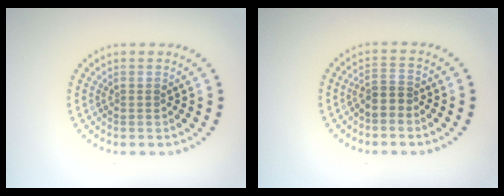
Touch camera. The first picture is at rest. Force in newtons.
{"total": 1.5, "press": 1.1, "slide": 1.0}